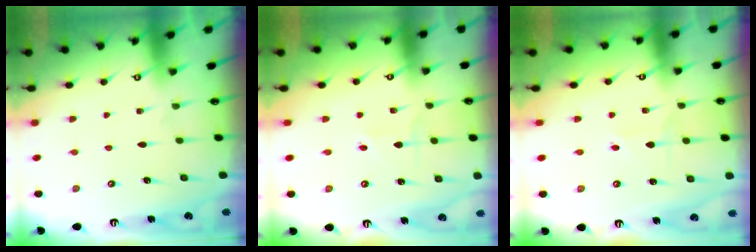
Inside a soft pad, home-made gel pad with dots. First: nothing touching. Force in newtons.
{"total": 1.8, "press": 1.8, "slide": 0.2}
{"total": 1.9, "press": 1.9, "slide": 0.2}